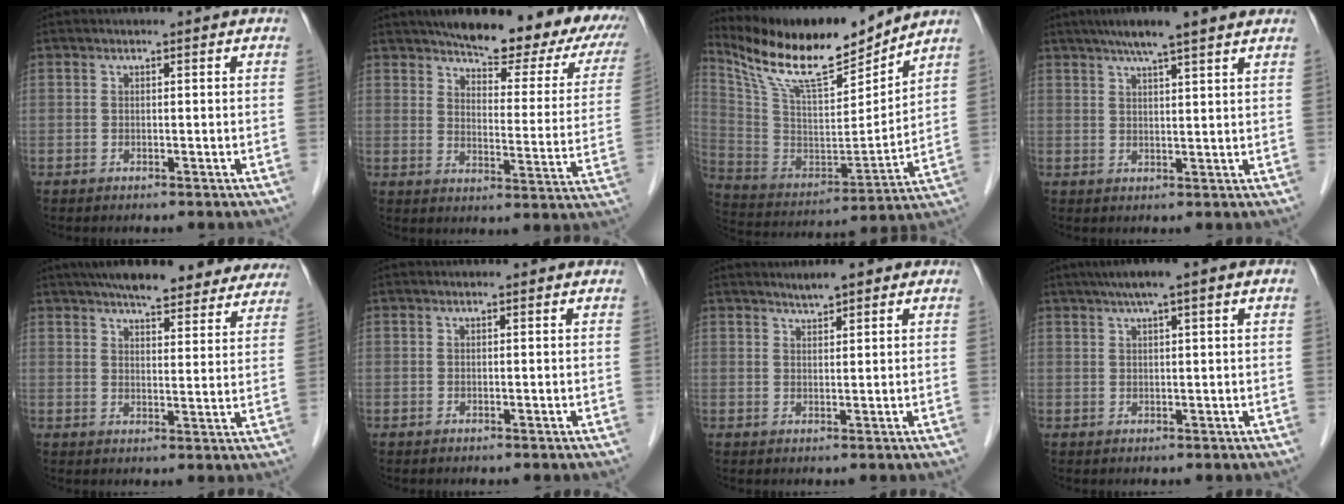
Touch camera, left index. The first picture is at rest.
{"total": 21.0, "force": [17.0, 5.6, 11.0], "torque": [-0.124, -0.014, 0.196]}
{"total": 17.2, "force": [14.8, 2.6, 8.3], "torque": [-0.165, -0.005, 0.274]}
{"total": 8.4, "force": [6.4, 0.2, 5.4], "torque": [-0.085, 0.027, 0.094]}
{"total": 19.3, "force": [16.6, 4.5, 8.6], "torque": [-0.114, 0.018, 0.206]}
{"total": 0.0}
{"total": 2.4, "force": [2.0, 0.5, 1.3], "torque": [-0.026, 0.007, 0.032]}
{"total": 6.5, "force": [3.8, 0.3, 5.3], "torque": [-0.084, 0.035, 0.058]}